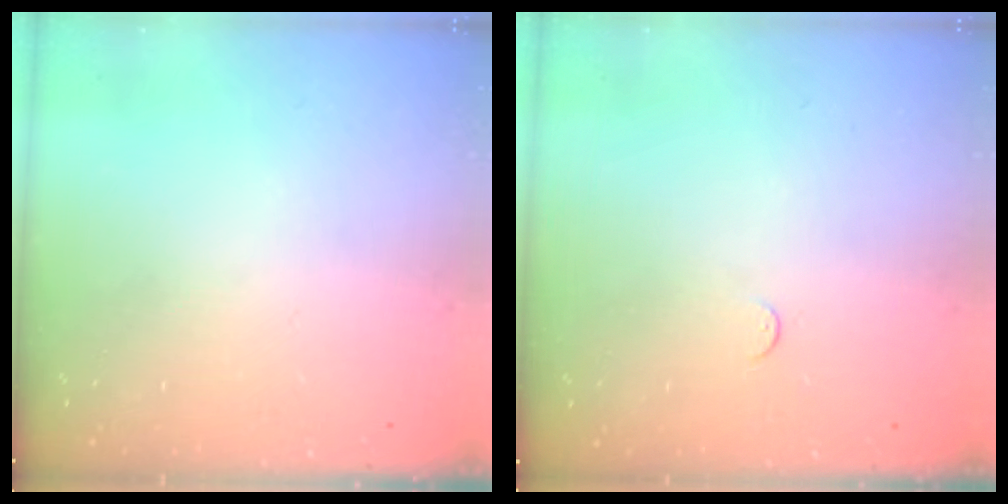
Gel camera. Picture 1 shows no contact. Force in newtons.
{"total": 2.7, "press": 2.7, "slide": 0.4}